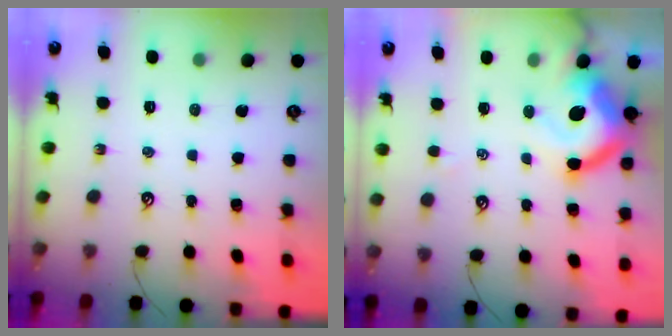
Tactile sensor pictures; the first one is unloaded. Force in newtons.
{"total": 11.8, "press": 11.6, "slide": 2.1}